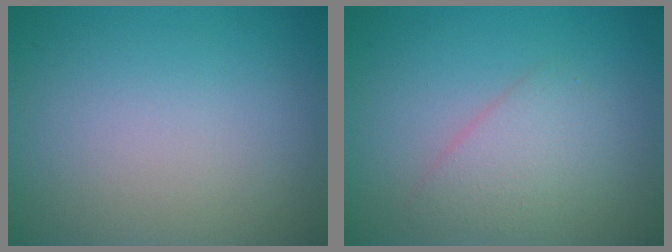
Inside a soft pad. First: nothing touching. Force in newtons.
{"total": 2.4, "press": 2.4, "slide": 0.1}